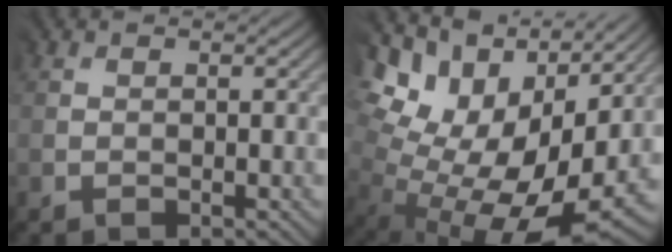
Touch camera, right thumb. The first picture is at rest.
{"total": 14.7, "force": [3.2, 8.9, 11.2], "torque": [-0.175, 0.021, 0.104]}